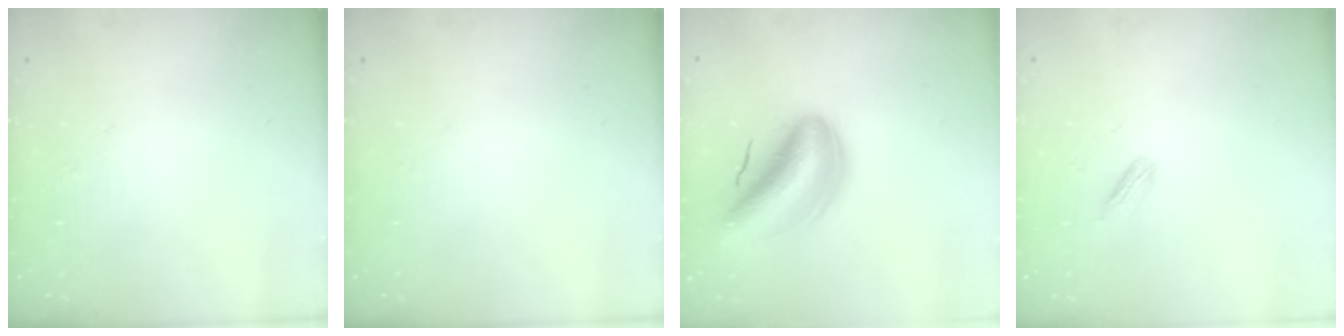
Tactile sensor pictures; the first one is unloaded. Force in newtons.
{"total": 0.0}
{"total": 10.7, "press": 10.2, "slide": 3.0}
{"total": 1.8, "press": 1.7, "slide": 0.5}